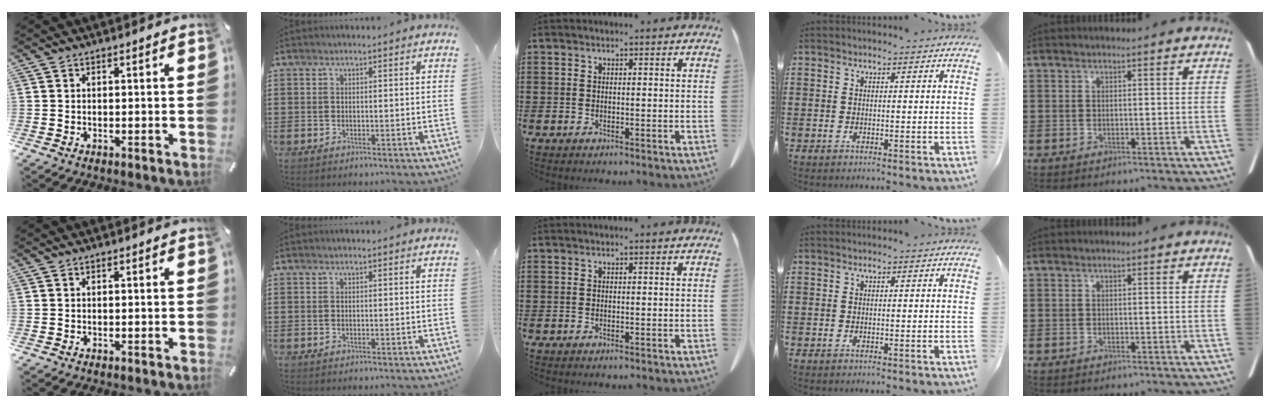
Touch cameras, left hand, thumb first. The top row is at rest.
{}